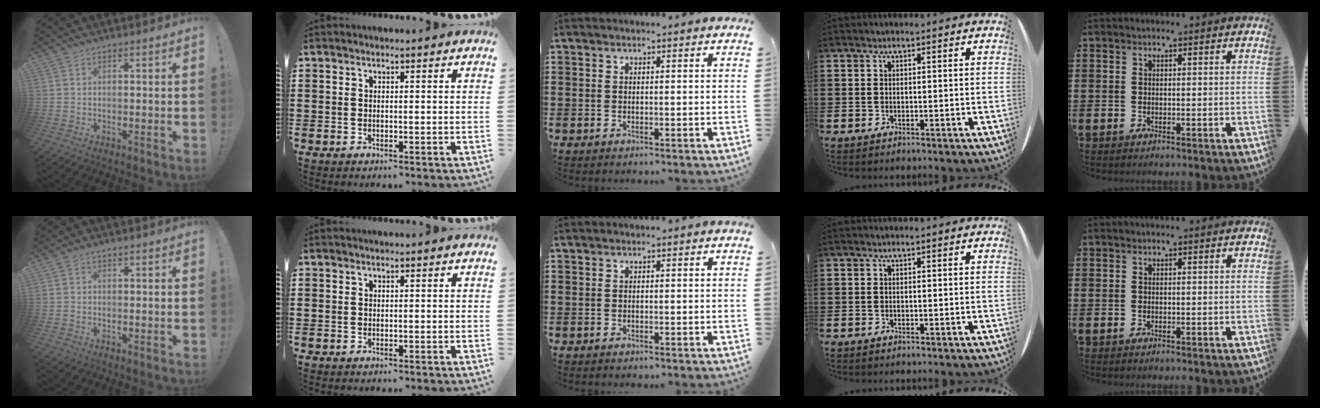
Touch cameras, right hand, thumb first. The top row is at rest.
{}